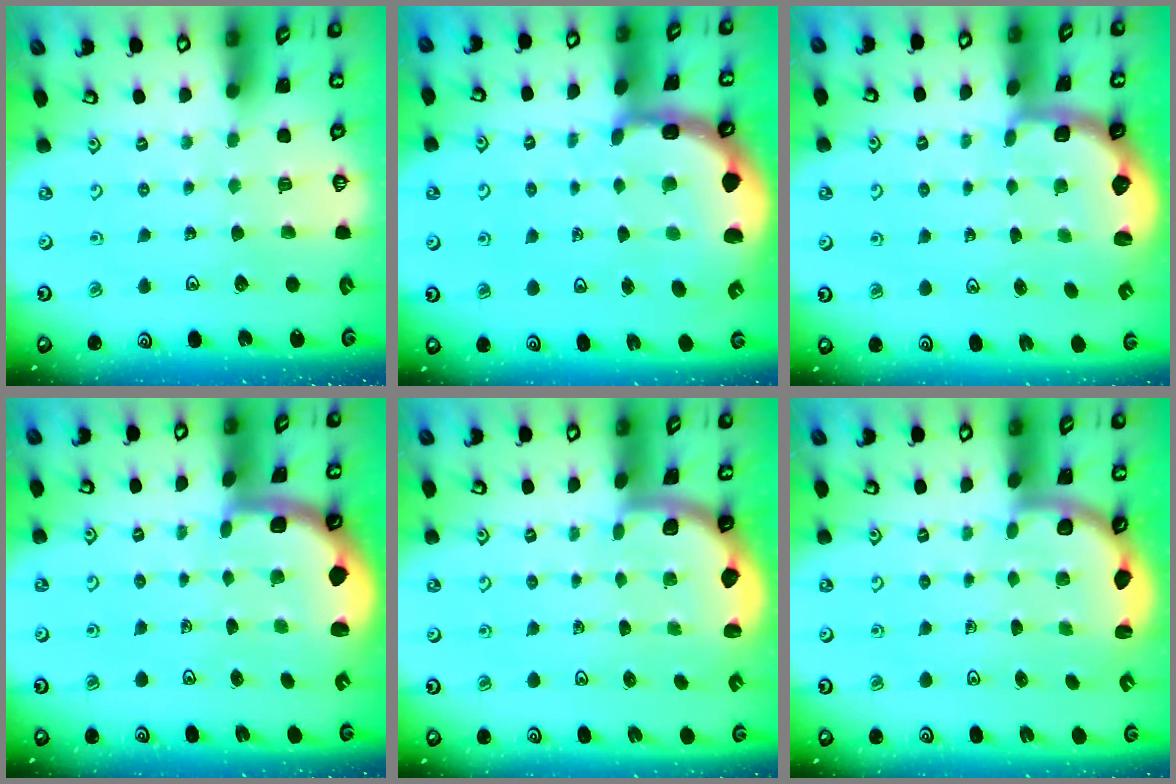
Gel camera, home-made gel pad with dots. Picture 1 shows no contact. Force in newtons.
{"total": 4.6, "press": 4.5, "slide": 1.1}
{"total": 2.6, "press": 2.0, "slide": 1.7}
{"total": 1.7, "press": 1.7, "slide": 0.3}
{"total": 1.7, "press": 1.7, "slide": 0.3}
{"total": 3.1, "press": 3.0, "slide": 0.8}